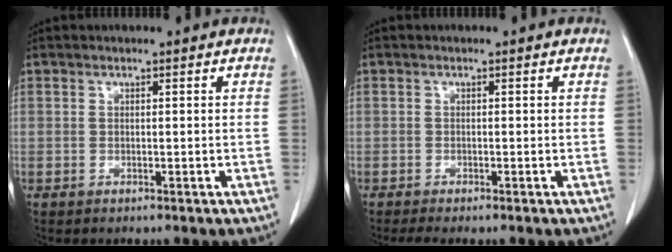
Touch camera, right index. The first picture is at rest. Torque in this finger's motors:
{"motor_torque": [0.23, -0.23, 0.11, 0.02]}